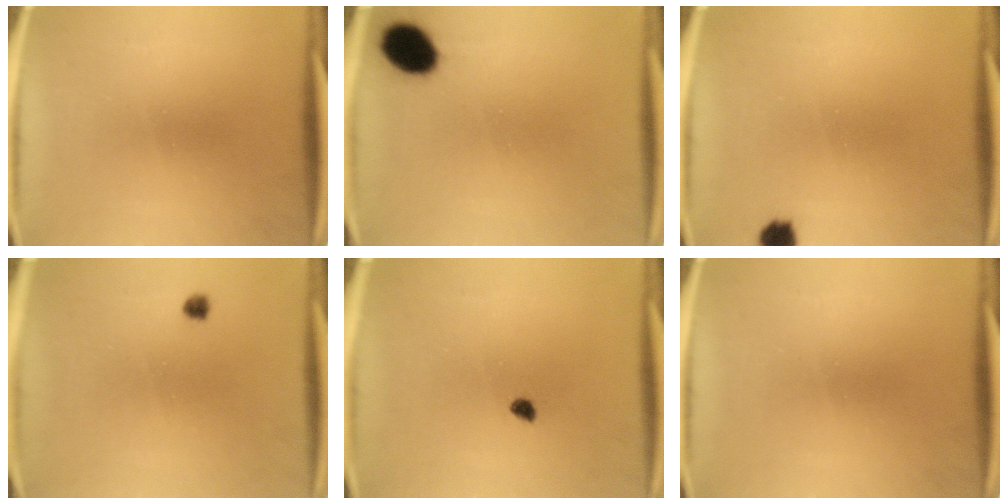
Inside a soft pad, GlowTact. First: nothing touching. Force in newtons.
{"total": 8.6}
{"total": 2.7}
{"total": 1.2}
{"total": 1.3}
{"total": 0.0}